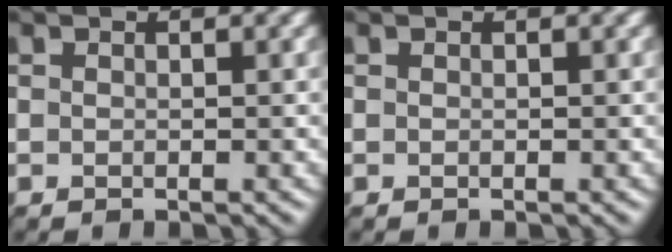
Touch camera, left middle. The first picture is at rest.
{"total": 0.0}